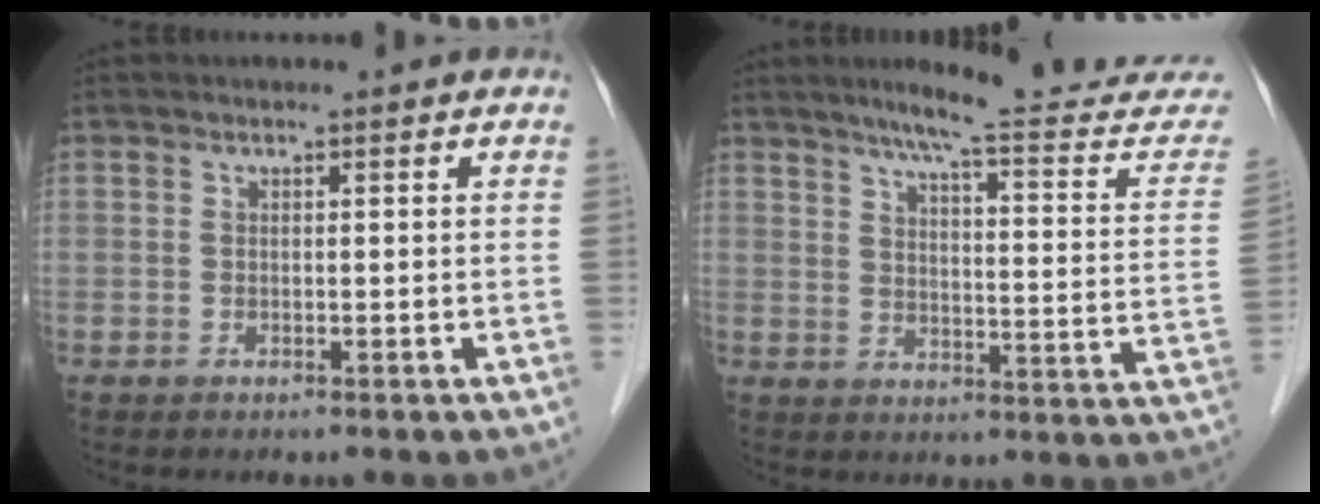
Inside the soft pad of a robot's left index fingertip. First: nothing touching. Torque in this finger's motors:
{"motor_torque": [-0.20, -0.24, 0.04, 0.04]}